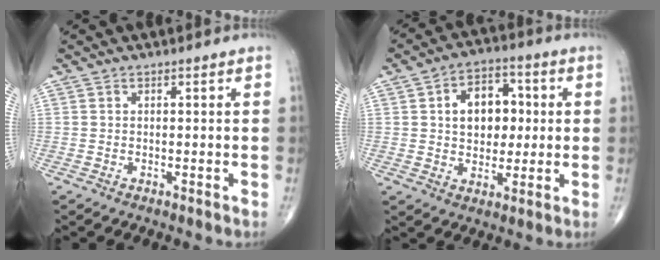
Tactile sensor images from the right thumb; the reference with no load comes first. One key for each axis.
{"total": 11.0, "fx": 1.7, "fy": 7.7, "fz": 7.6, "tx": -0.079, "ty": 0.011, "tz": 0.025}